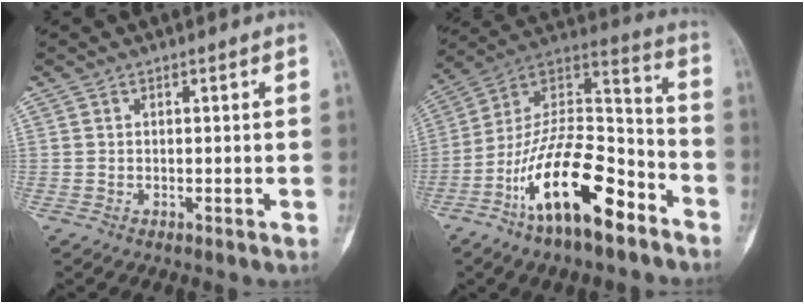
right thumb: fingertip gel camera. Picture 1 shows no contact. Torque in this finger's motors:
{"motor_torque": [0.45, 0.65, 1.72, -1.05, 0.20]}